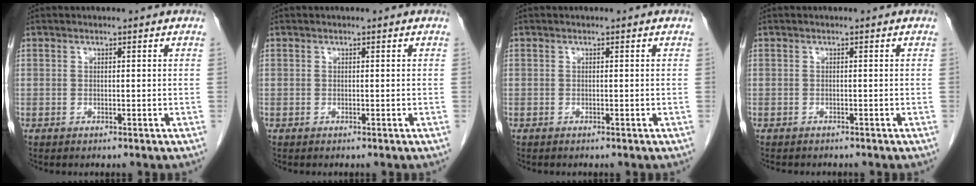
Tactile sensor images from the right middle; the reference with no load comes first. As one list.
[{"total": 0.0}, {"total": 0.0}, {"total": 2.8, "force": [-2.4, 0.8, 1.0], "torque": [-0.020, -0.008, -0.028]}]